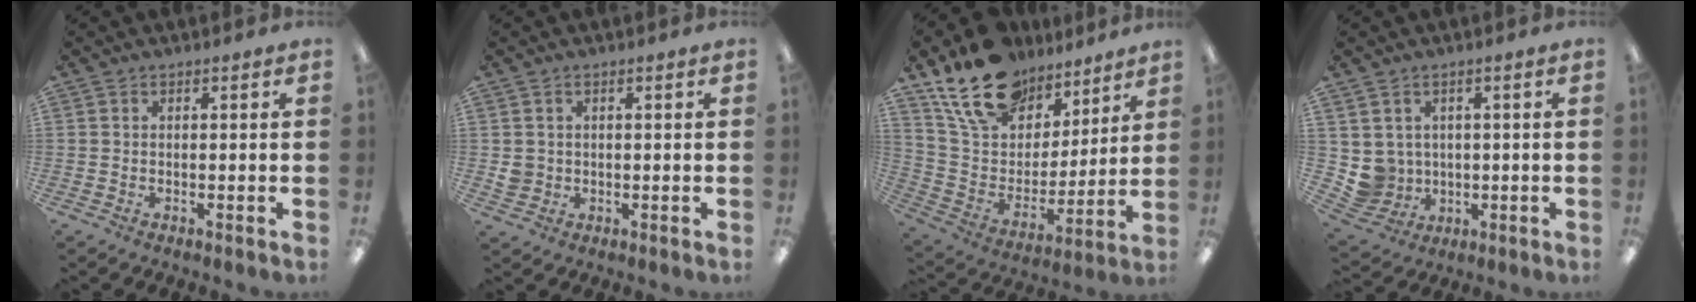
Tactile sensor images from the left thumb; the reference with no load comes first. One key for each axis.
{"total": 3.2, "fx": 0.5, "fy": 3.0, "fz": 0.8, "tx": -0.020, "ty": 0.007, "tz": 0.010}
{"total": 19.2, "fx": 13.5, "fy": 11.3, "fz": 7.6, "tx": -0.148, "ty": -0.074, "tz": 0.250}
{"total": 5.5, "fx": 1.4, "fy": 5.3, "fz": 0.2, "tx": -0.034, "ty": -0.008, "tz": 0.036}